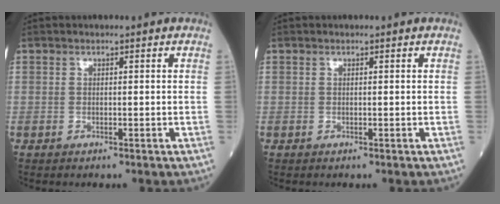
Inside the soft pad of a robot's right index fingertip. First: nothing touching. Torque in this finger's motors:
{"motor_torque": [-0.01, -0.10, -0.05, -0.01]}